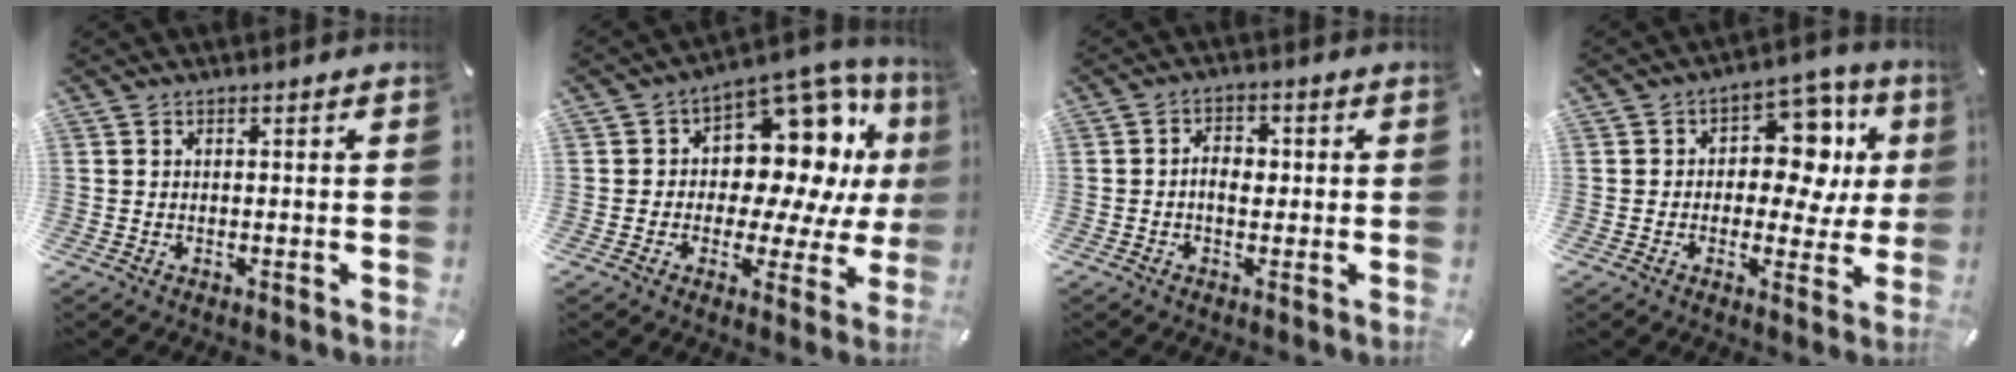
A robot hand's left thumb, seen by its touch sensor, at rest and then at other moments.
{"total": 16.9, "force": [5.7, 10.8, 11.7], "torque": [-0.168, -0.055, 0.094]}
{"total": 4.4, "force": [-0.4, 2.8, 3.4], "torque": [-0.055, 0.006, -0.010]}
{"total": 14.0, "force": [3.5, 9.4, 9.8], "torque": [-0.125, -0.021, 0.061]}